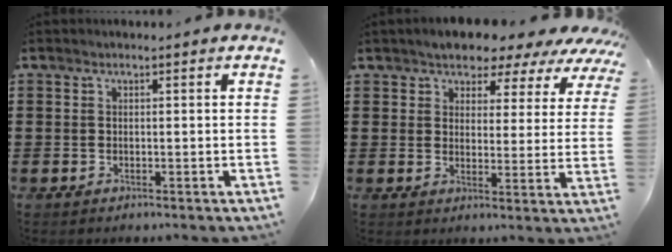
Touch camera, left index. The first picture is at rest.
{"total": 5.1, "force": [4.7, 1.8, 0.6], "torque": [-0.035, -0.020, 0.079]}